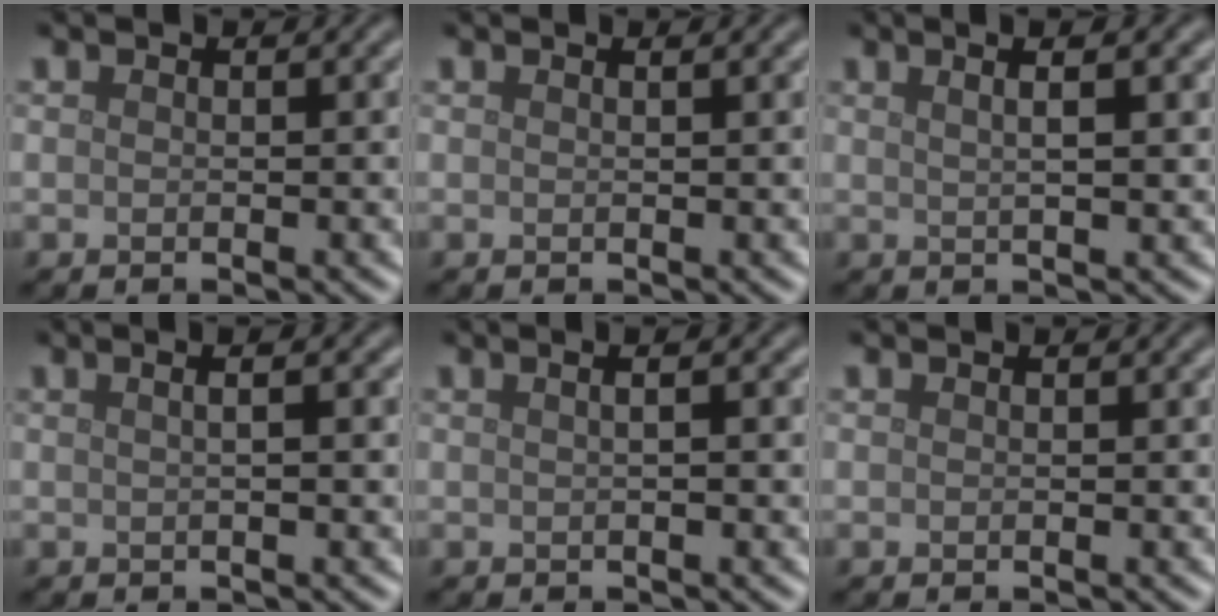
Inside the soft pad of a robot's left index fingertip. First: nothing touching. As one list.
[{"total": 0.8, "force": [0.5, 0.3, 0.6], "torque": [-0.003, 0.002, 0.002]}, {"total": 4.1, "force": [1.8, 1.5, 3.4], "torque": [-0.025, 0.016, 0.003]}, {"total": 3.6, "force": [1.1, 1.6, 3.0], "torque": [-0.016, 0.017, -0.011]}, {"total": 3.2, "force": [1.1, 1.5, 2.6], "torque": [-0.015, 0.018, -0.012]}, {"total": 0.0}]